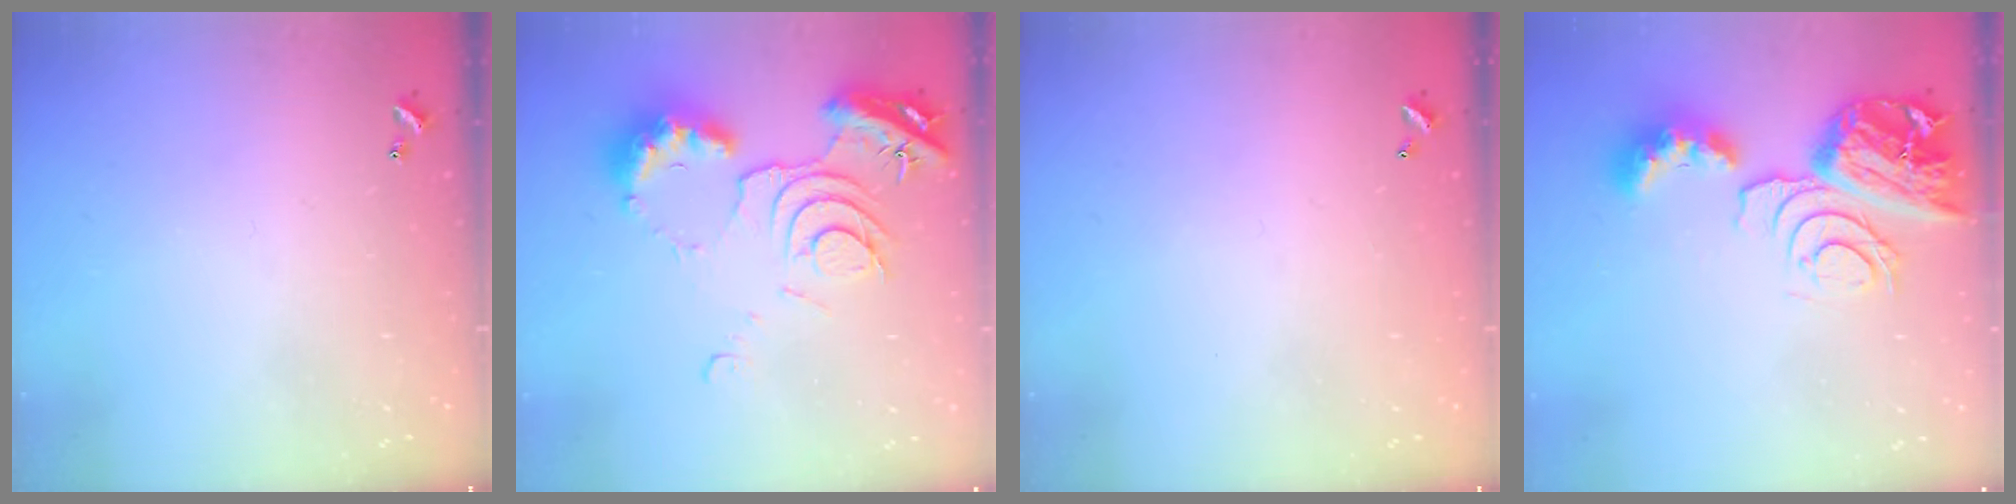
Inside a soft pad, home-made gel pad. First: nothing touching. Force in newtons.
{"total": 13.2, "press": 13.2, "slide": 1.3}
{"total": 2.7, "press": 2.7, "slide": 0.1}
{"total": 13.7, "press": 13.6, "slide": 1.8}